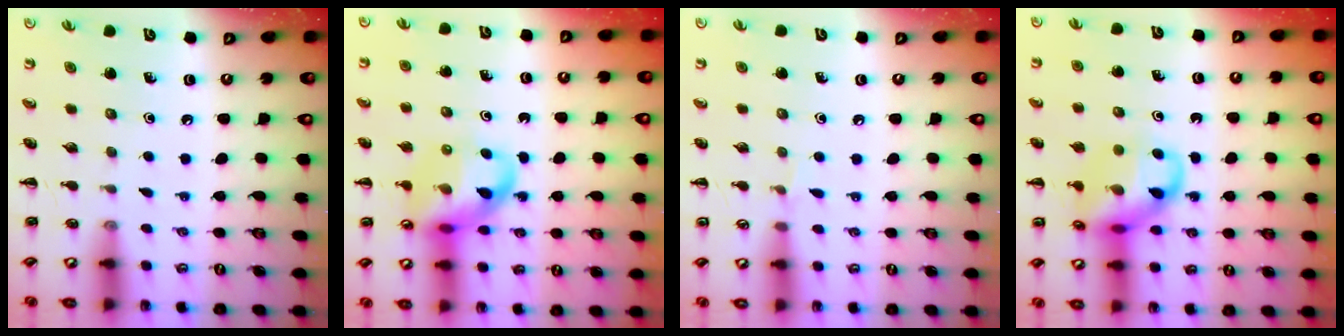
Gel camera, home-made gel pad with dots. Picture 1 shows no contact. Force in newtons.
{"total": 14.4, "press": 14.2, "slide": 2.5}
{"total": 3.1, "press": 2.9, "slide": 1.2}
{"total": 13.8, "press": 13.8, "slide": 1.1}